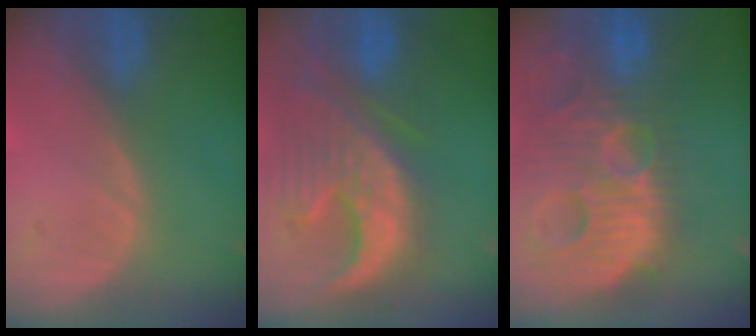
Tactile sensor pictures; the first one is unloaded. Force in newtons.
{"total": 12.4, "press": 11.2, "slide": 5.4}
{"total": 14.6, "press": 12.7, "slide": 7.3}